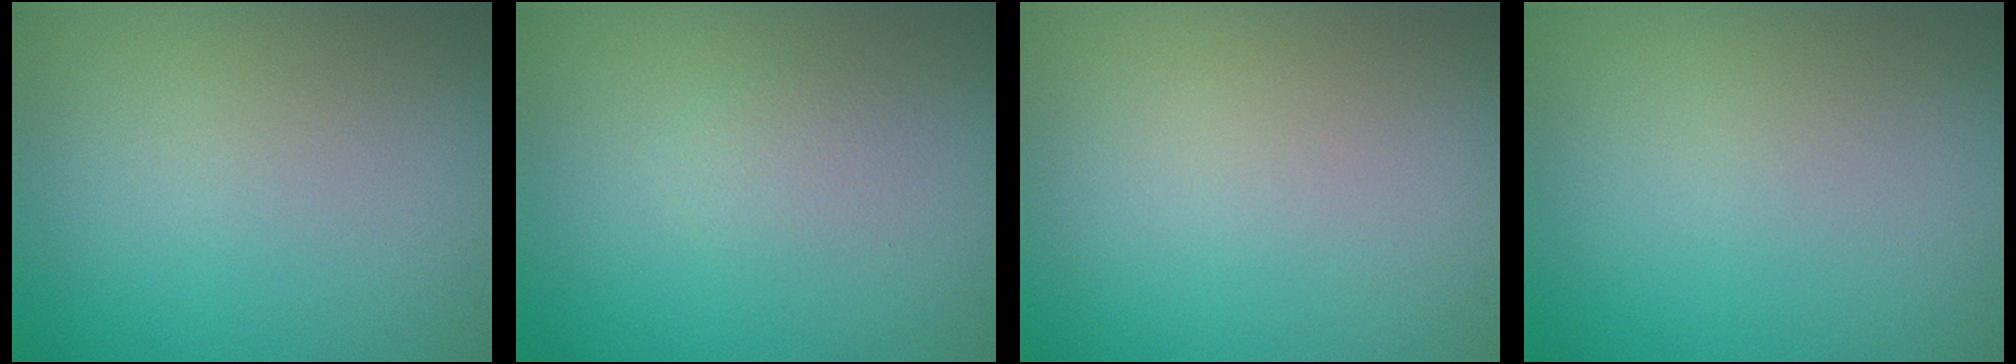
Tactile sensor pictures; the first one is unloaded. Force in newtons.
{"total": 1.2, "press": 1.2, "slide": 0.0}
{"total": 0.0}
{"total": 0.0}